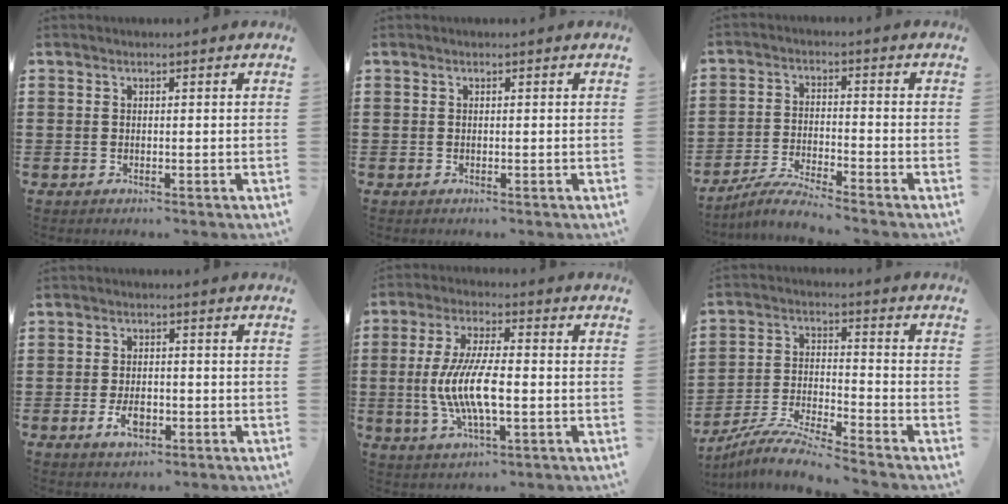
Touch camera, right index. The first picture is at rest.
{"total": 0.0}
{"total": 4.7, "force": [-4.4, -0.2, 1.5], "torque": [-0.041, -0.007, -0.089]}
{"total": 3.8, "force": [-1.4, 1.8, 3.1], "torque": [-0.071, -0.006, -0.025]}
{"total": 9.3, "force": [-1.6, 2.9, 8.7], "torque": [-0.191, -0.011, -0.036]}
{"total": 7.7, "force": [-7.4, -0.6, 2.0], "torque": [-0.050, -0.005, -0.149]}